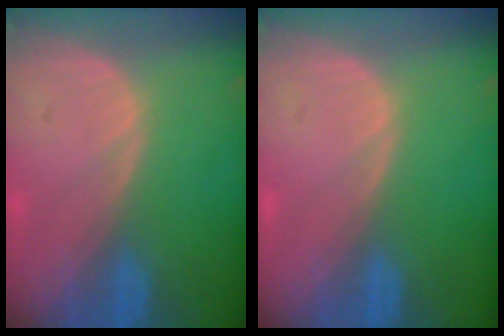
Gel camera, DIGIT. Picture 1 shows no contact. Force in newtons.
{"total": 0.0}